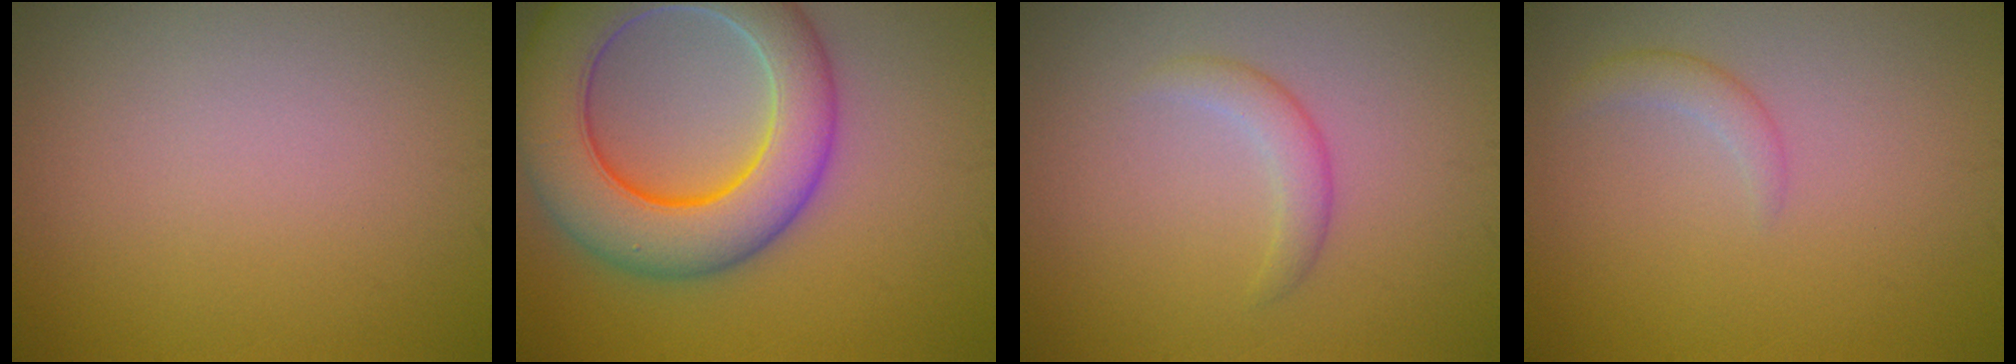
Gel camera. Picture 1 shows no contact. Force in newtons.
{"total": 10.8, "press": 10.8, "slide": 0.3}
{"total": 1.8, "press": 1.8, "slide": 0.1}
{"total": 1.4, "press": 1.3, "slide": 0.1}